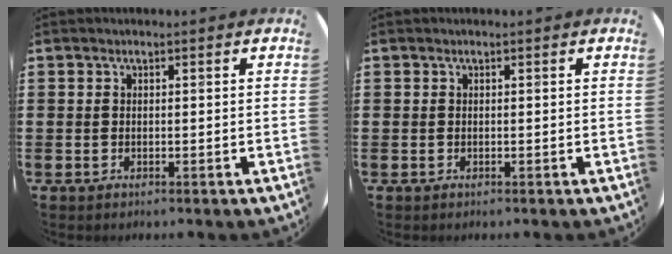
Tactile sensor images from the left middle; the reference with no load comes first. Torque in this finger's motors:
{"motor_torque": [-0.09, 0.04, 0.00, -0.01]}